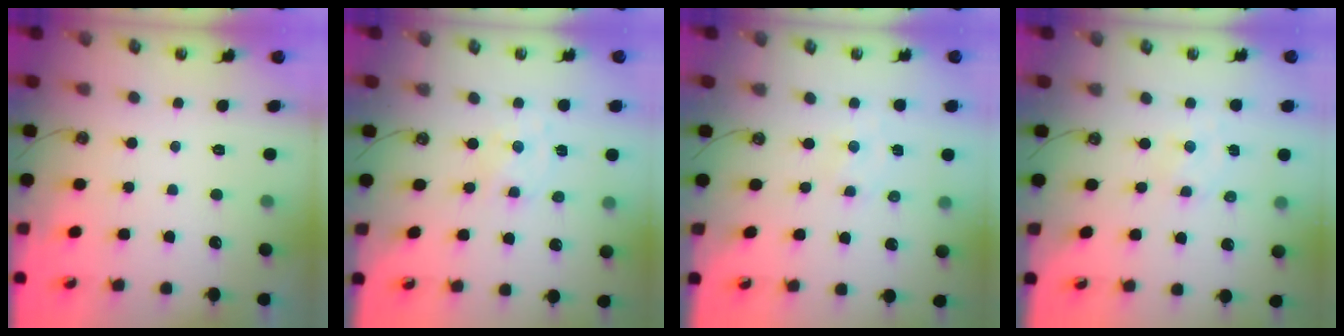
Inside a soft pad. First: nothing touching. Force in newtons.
{"total": 1.4, "press": 1.4, "slide": 0.2}
{"total": 1.8, "press": 1.7, "slide": 0.3}
{"total": 1.3, "press": 1.3, "slide": 0.2}